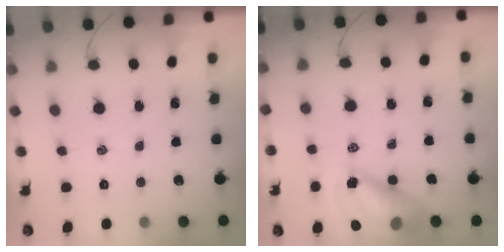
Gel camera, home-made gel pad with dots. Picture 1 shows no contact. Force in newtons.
{"total": 14.0, "press": 13.4, "slide": 3.9}